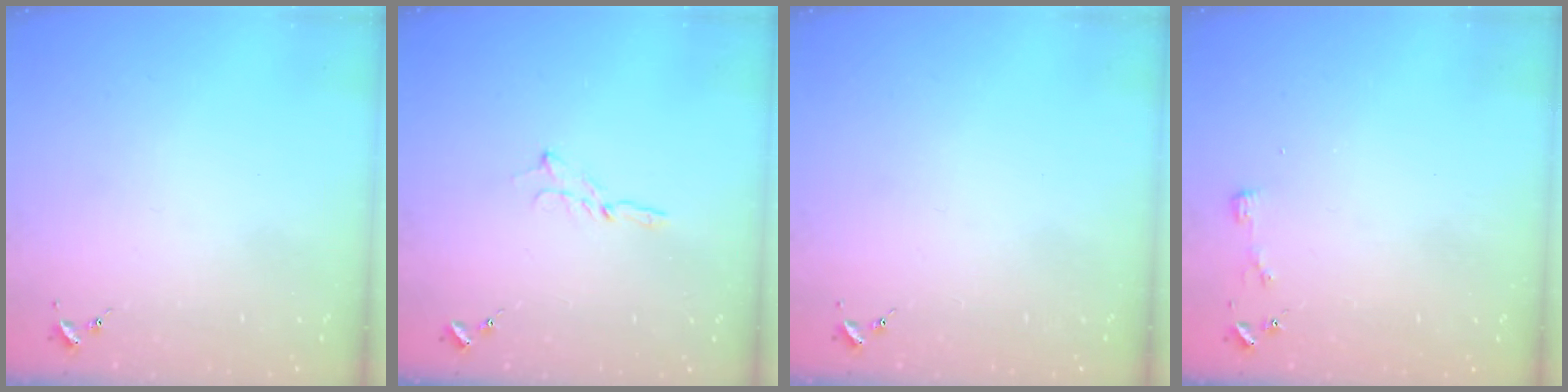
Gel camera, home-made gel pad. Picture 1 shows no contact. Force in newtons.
{"total": 2.0, "press": 2.0, "slide": 0.2}
{"total": 0.0}
{"total": 3.3, "press": 3.3, "slide": 0.4}